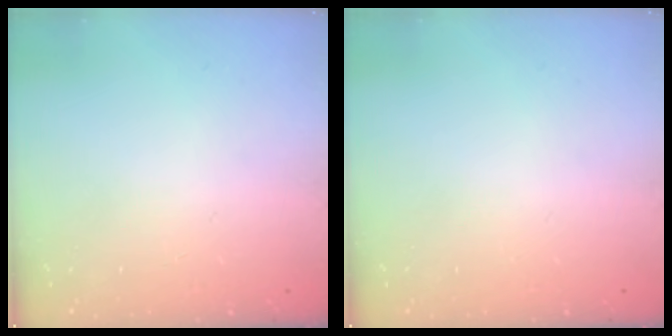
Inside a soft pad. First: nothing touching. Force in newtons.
{"total": 0.0}